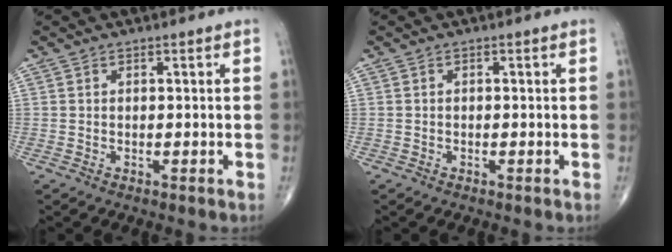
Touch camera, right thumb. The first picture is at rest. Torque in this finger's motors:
{"motor_torque": [-0.59, 0.03, 0.10, 0.12, -0.04]}